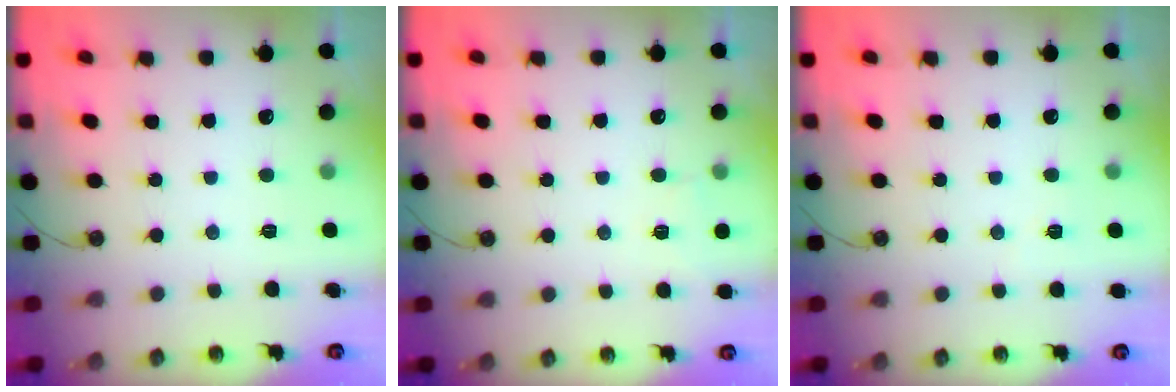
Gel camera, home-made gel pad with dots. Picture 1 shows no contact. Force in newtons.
{"total": 3.7, "press": 3.7, "slide": 0.3}
{"total": 3.3, "press": 3.1, "slide": 1.0}